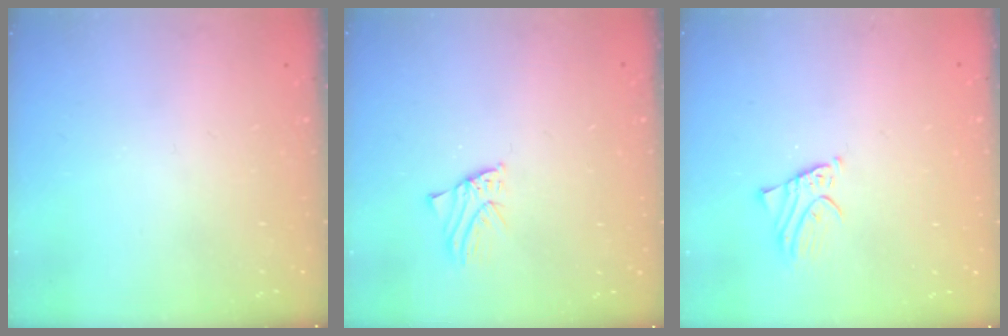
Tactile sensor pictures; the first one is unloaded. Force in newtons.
{"total": 0.9, "press": 0.9, "slide": 0.1}
{"total": 2.0, "press": 2.0, "slide": 0.2}